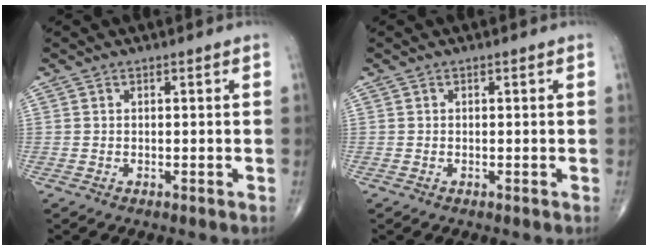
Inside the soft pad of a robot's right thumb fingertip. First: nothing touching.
{"total": 0.0}